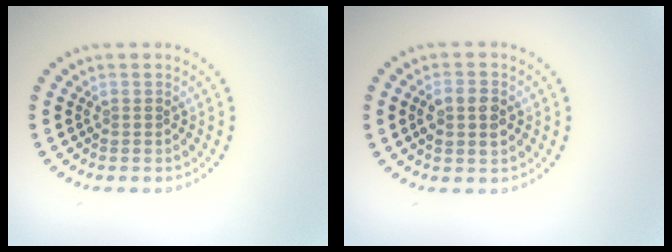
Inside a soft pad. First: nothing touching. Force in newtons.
{"total": 2.6, "press": 2.6, "slide": 0.3}